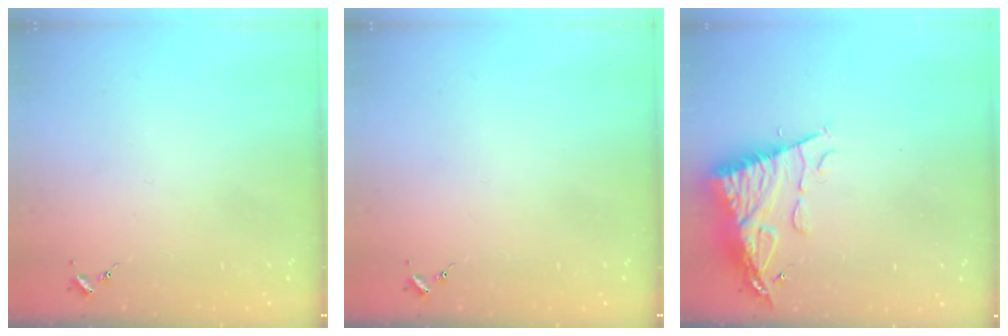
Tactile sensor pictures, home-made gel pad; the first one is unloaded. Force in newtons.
{"total": 0.0}
{"total": 13.1, "press": 13.0, "slide": 1.5}